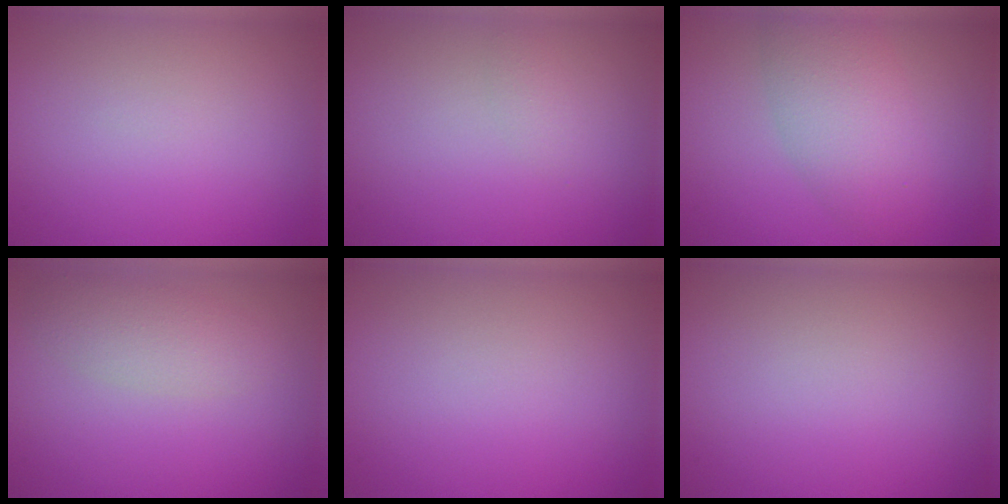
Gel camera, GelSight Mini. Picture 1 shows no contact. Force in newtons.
{"total": 0.8, "press": 0.8, "slide": 0.0}
{"total": 4.8, "press": 4.8, "slide": 0.2}
{"total": 2.7, "press": 2.7, "slide": 0.1}
{"total": 0.0}
{"total": 0.0}